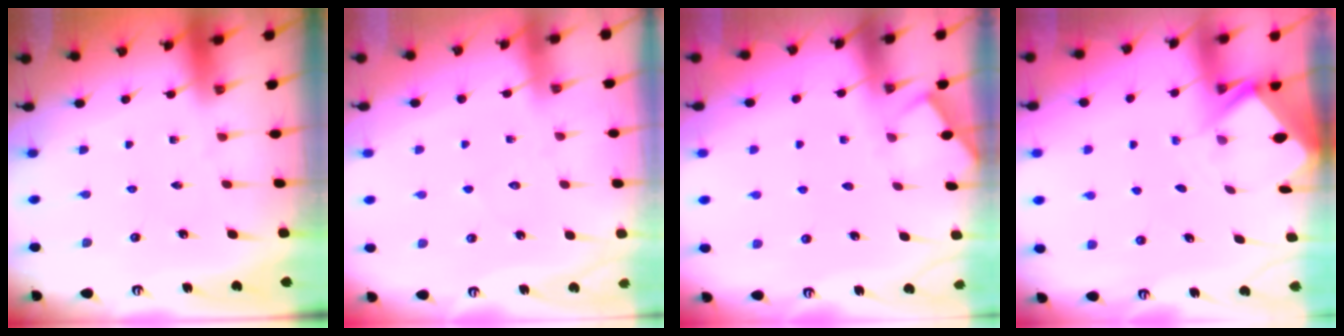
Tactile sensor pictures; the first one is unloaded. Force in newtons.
{"total": 3.3, "press": 3.3, "slide": 0.3}
{"total": 3.0, "press": 2.9, "slide": 0.5}
{"total": 2.4, "press": 2.4, "slide": 0.1}